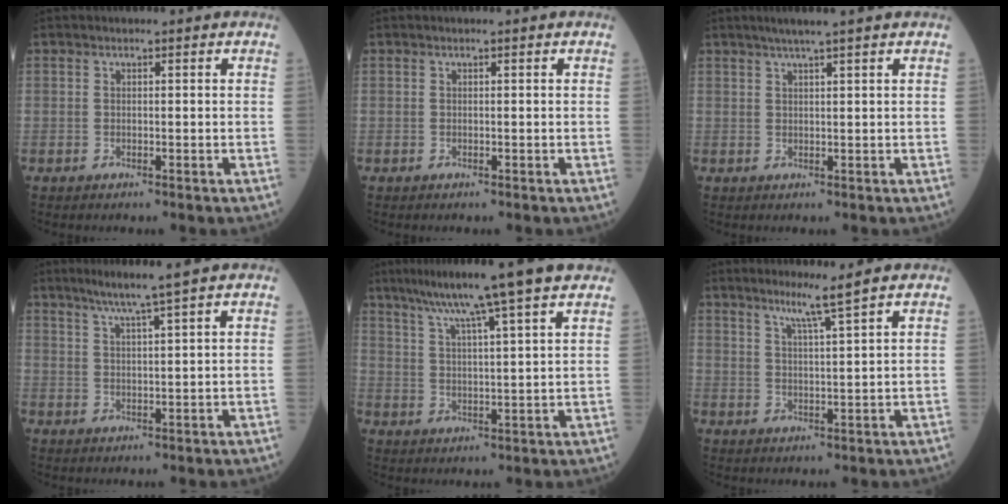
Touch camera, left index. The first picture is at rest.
{"total": 0.0}
{"total": 3.8, "force": [2.8, -0.8, 2.4], "torque": [-0.037, 0.009, 0.049]}
{"total": 4.7, "force": [3.4, -1.4, 2.9], "torque": [-0.056, -0.004, 0.065]}
{"total": 12.2, "force": [9.2, -1.3, 7.9], "torque": [-0.130, 0.018, 0.136]}
{"total": 4.3, "force": [3.0, -1.4, 2.6], "torque": [-0.050, -0.011, 0.058]}